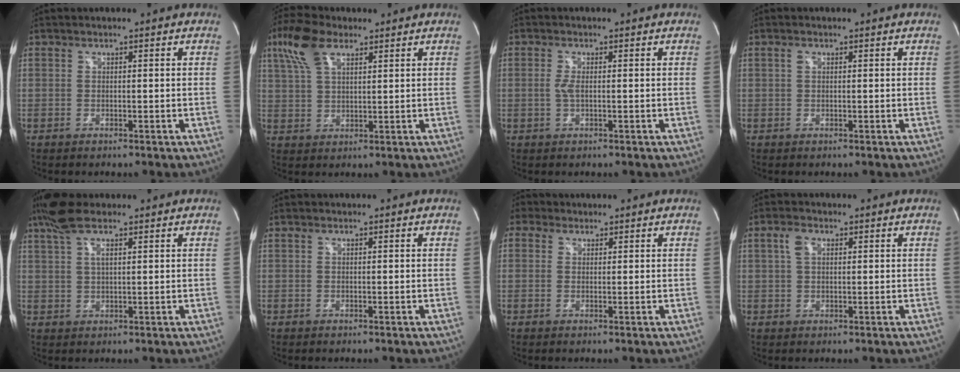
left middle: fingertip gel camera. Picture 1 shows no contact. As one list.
[{"total": 7.8, "force": [4.7, 3.4, 5.3], "torque": [-0.123, 0.026, 0.095]}, {"total": 1.6, "force": [-0.1, 0.4, 1.5], "torque": [-0.035, 0.000, -0.003]}, {"total": 0.7, "force": [0.3, 0.5, 0.4], "torque": [-0.007, 0.004, 0.006]}, {"total": 6.8, "force": [4.8, 1.6, 4.6], "torque": [-0.102, 0.025, 0.090]}, {"total": 0.0}, {"total": 1.3, "force": [0.7, 1.0, -0.1], "torque": [0.000, 0.011, 0.012]}, {"total": 2.5, "force": [1.0, 1.4, 1.8], "torque": [-0.038, 0.010, 0.020]}]